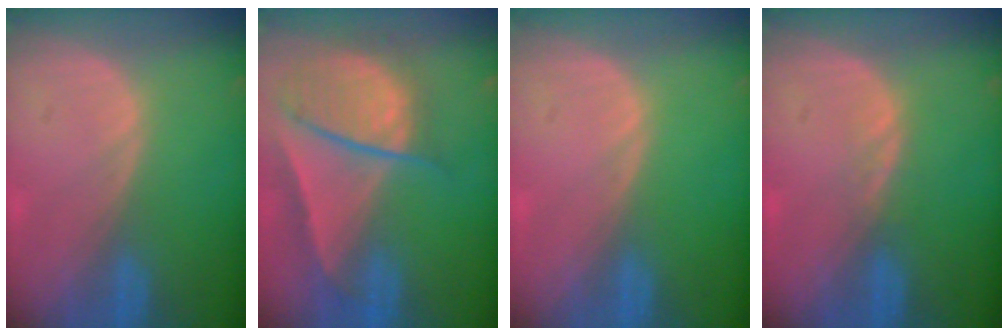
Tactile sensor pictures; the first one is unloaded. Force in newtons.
{"total": 9.4, "press": 8.1, "slide": 4.8}
{"total": 0.0}
{"total": 1.1, "press": 1.0, "slide": 0.2}